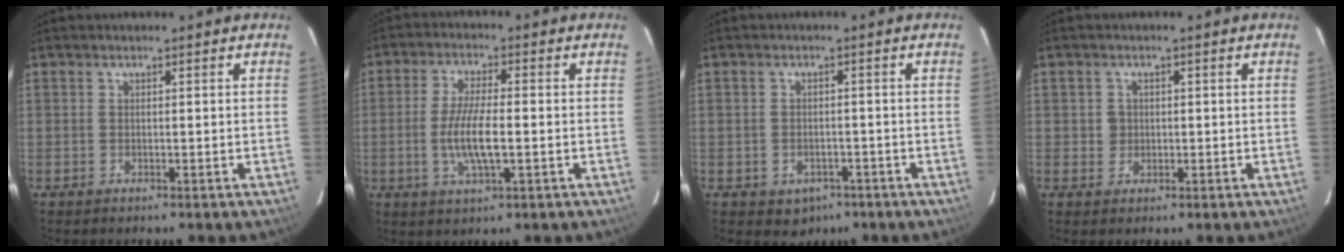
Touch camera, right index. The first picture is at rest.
{"total": 7.8, "force": [-1.4, 1.9, 7.4], "torque": [-0.148, -0.007, -0.026]}
{"total": 4.4, "force": [-2.3, 3.5, 1.2], "torque": [-0.035, 0.003, -0.019]}
{"total": 2.1, "force": [0.1, 2.1, 0.2], "torque": [0.002, 0.005, 0.002]}